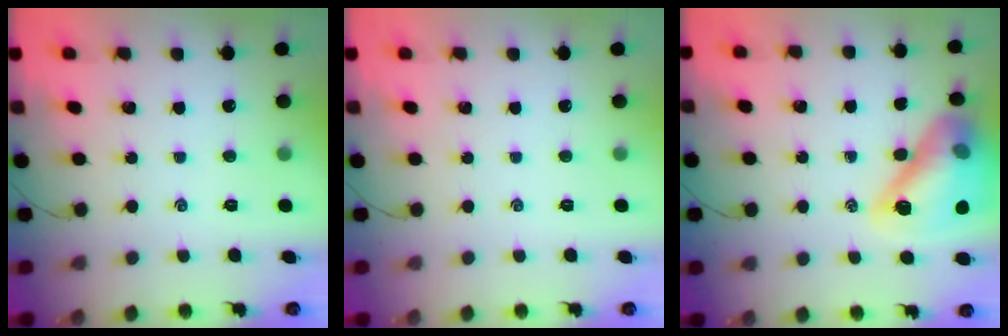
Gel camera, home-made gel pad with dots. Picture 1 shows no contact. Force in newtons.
{"total": 0.0}
{"total": 17.7, "press": 17.7, "slide": 1.6}